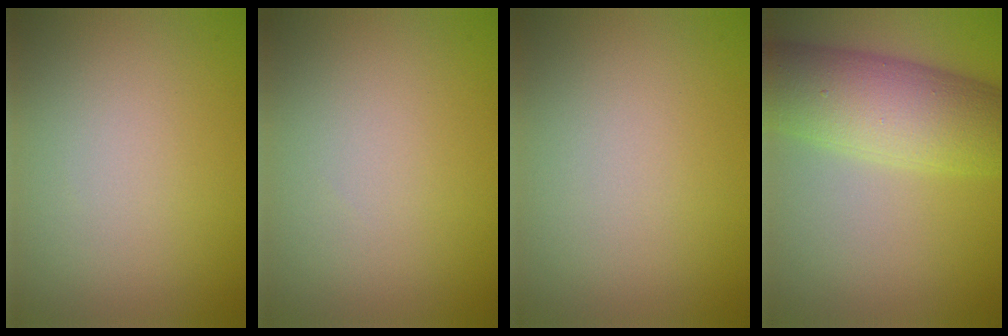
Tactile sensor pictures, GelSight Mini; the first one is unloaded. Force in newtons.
{"total": 0.0}
{"total": 0.0}
{"total": 8.9, "press": 8.9, "slide": 0.3}